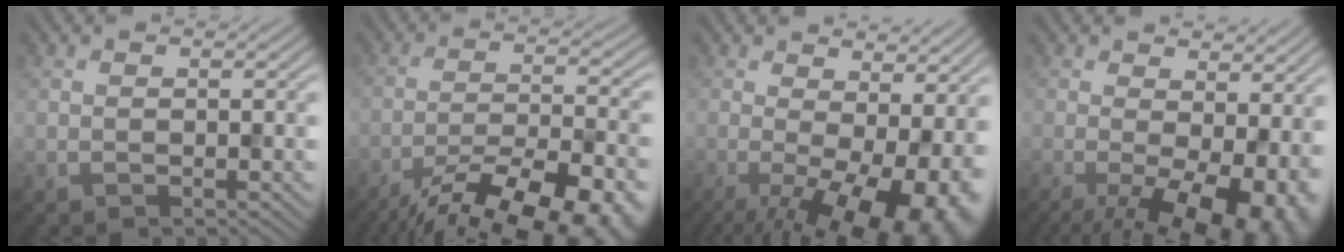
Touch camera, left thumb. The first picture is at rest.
{"total": 17.4, "force": [-13.0, 5.0, 10.5], "torque": [-0.156, -0.030, -0.187]}
{"total": 15.5, "force": [-3.6, 6.5, 13.6], "torque": [-0.191, -0.025, -0.030]}
{"total": 14.5, "force": [-4.1, 6.5, 12.3], "torque": [-0.180, -0.024, -0.037]}